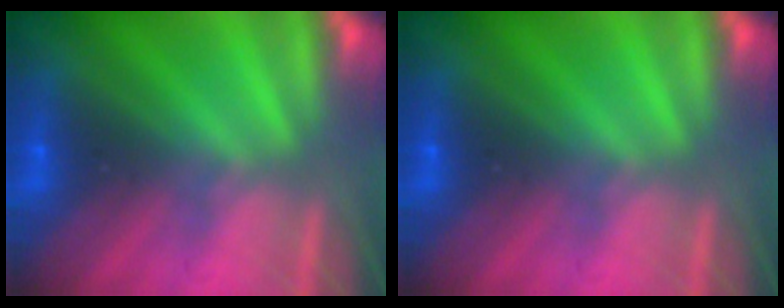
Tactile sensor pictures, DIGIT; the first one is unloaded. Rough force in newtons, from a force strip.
{"total": 0.0}